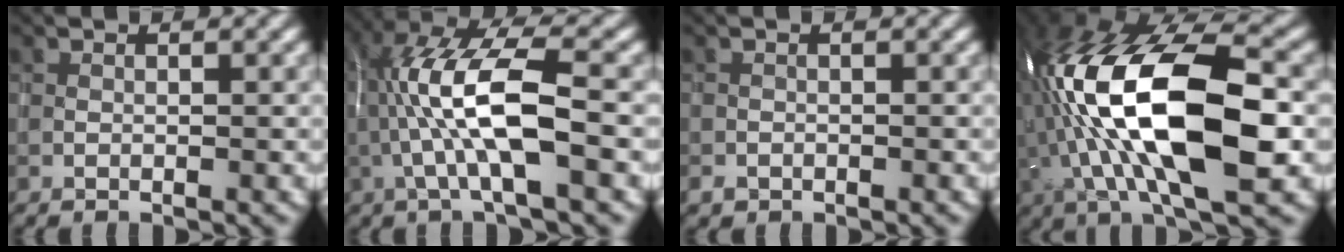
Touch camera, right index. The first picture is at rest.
{"total": 8.6, "force": [-0.8, 2.2, 8.3], "torque": [-0.176, 0.014, -0.013]}
{"total": 0.9, "force": [-0.6, 0.6, 0.0], "torque": [0.001, -0.001, -0.011]}
{"total": 15.8, "force": [-1.0, 6.3, 14.5], "torque": [-0.271, 0.019, -0.025]}